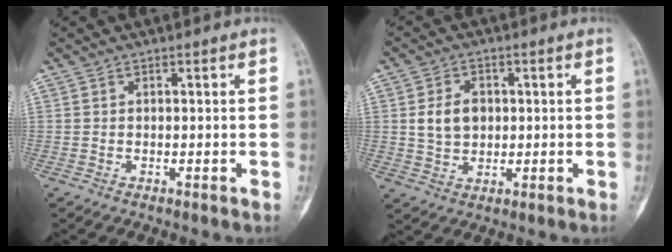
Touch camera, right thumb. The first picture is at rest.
{"total": 6.4, "force": [0.8, 4.8, 4.1], "torque": [-0.058, -0.002, 0.017]}